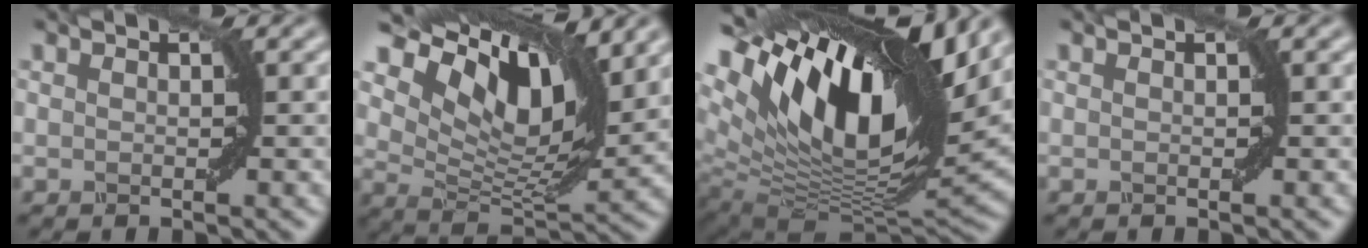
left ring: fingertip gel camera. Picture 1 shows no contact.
{"total": 9.7, "force": [5.2, 4.7, 6.8], "torque": [-0.126, 0.006, 0.100]}
{"total": 16.9, "force": [7.1, 7.6, 13.4], "torque": [-0.247, 0.030, 0.119]}
{"total": 0.0}